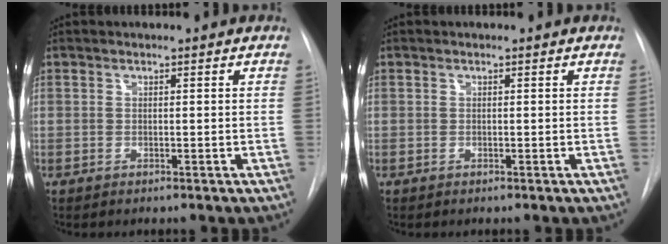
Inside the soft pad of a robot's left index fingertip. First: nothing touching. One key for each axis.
{"total": 0.0}